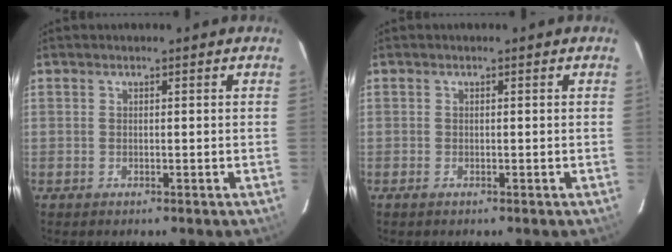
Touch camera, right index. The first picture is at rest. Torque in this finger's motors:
{"motor_torque": [0.23, -0.13, 0.12, 0.01]}